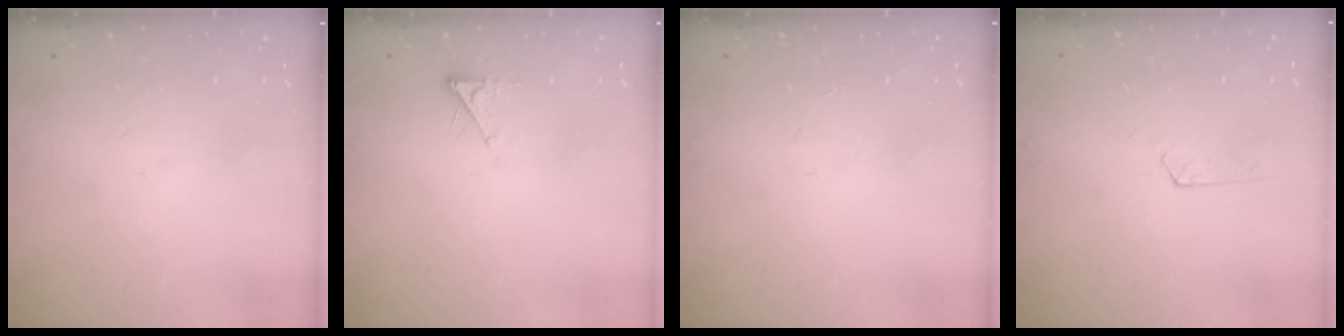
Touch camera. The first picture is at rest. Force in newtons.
{"total": 2.6, "press": 2.6, "slide": 0.4}
{"total": 0.0}
{"total": 1.9, "press": 1.9, "slide": 0.2}